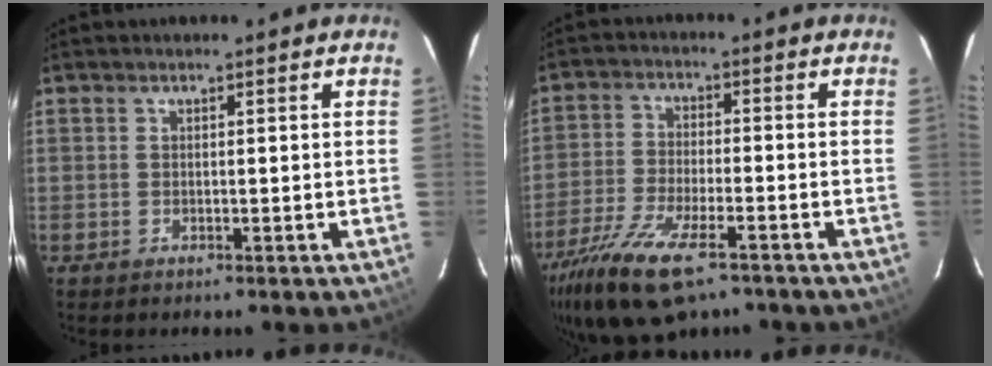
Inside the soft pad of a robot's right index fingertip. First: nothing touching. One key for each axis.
{"total": 14.9, "fx": -9.7, "fy": 5.1, "fz": 10.0, "tx": -0.224, "ty": -0.041, "tz": -0.182}